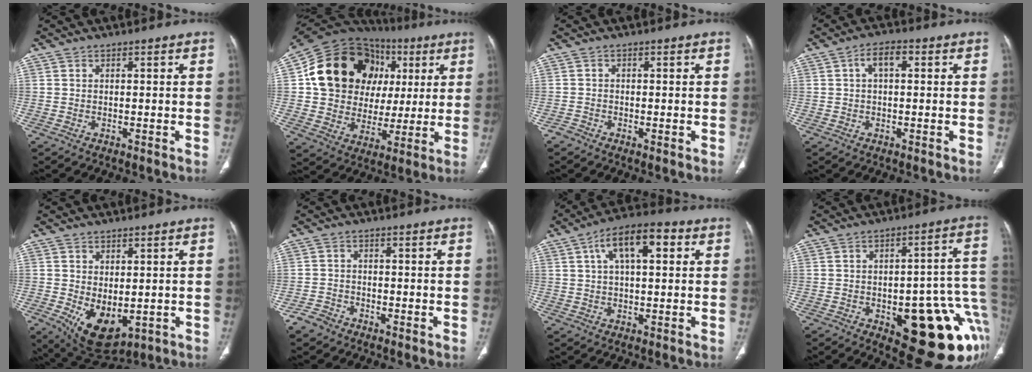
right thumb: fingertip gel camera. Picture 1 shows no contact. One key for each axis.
{"total": 24.8, "fx": 6.6, "fy": 19.6, "fz": 13.8, "tx": -0.183, "ty": 0.035, "tz": 0.122}
{"total": 1.1, "fx": -0.8, "fy": 0.5, "fz": 0.4, "tx": -0.003, "ty": -0.001, "tz": -0.019}
{"total": 4.1, "fx": 0.9, "fy": 2.1, "fz": 3.4, "tx": -0.059, "ty": 0.015, "tz": 0.013}
{"total": 9.5, "fx": -1.7, "fy": 5.6, "fz": 7.4, "tx": -0.105, "ty": -0.013, "tz": -0.001}
{"total": 2.8, "fx": -2.2, "fy": 1.7, "fz": 0.5, "tx": -0.007, "ty": 0.010, "tz": -0.044}
{"total": 11.0, "fx": 3.6, "fy": 4.8, "fz": 9.2, "tx": -0.151, "ty": 0.022, "tz": 0.053}
{"total": 23.2, "fx": -7.1, "fy": 9.0, "fz": 20.2, "tx": -0.178, "ty": 0.036, "tz": -0.069}